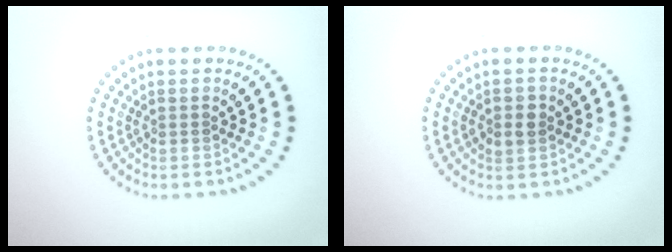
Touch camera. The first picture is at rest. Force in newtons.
{"total": 1.7, "press": 1.7, "slide": 0.4}